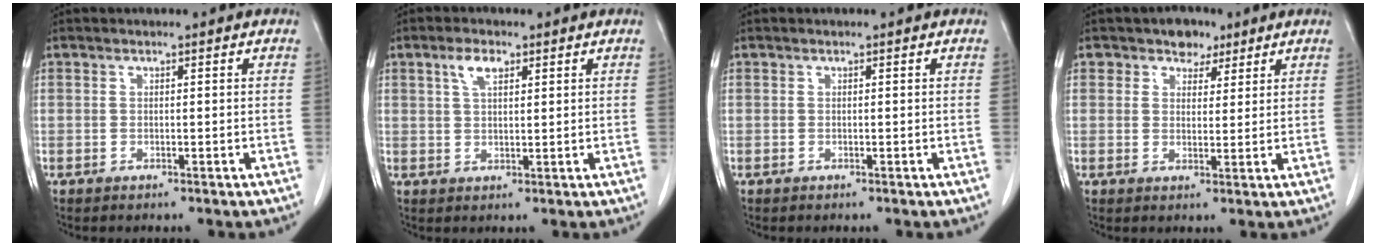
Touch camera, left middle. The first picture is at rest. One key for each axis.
{"total": 3.5, "fx": 1.8, "fy": 1.4, "fz": 2.6, "tx": -0.053, "ty": 0.007, "tz": 0.038}
{"total": 0.0}
{"total": 3.9, "fx": 2.5, "fy": 2.7, "fz": 1.1, "tx": -0.010, "ty": 0.003, "tz": 0.040}